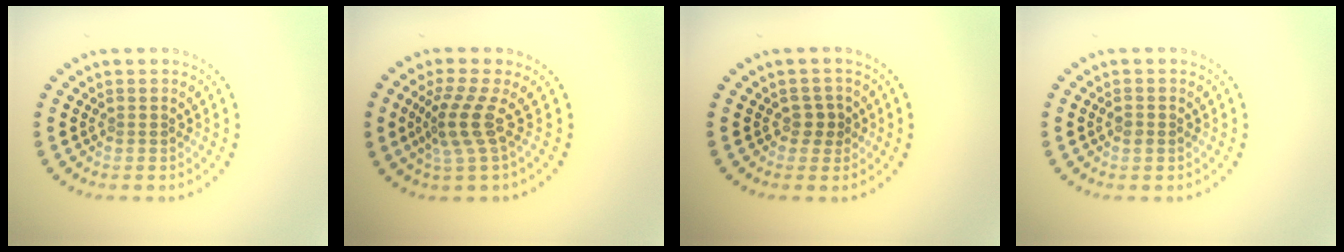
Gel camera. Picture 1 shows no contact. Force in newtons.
{"total": 3.1, "press": 2.2, "slide": 2.2}
{"total": 1.5, "press": 1.3, "slide": 0.6}
{"total": 0.9, "press": 0.9, "slide": 0.2}